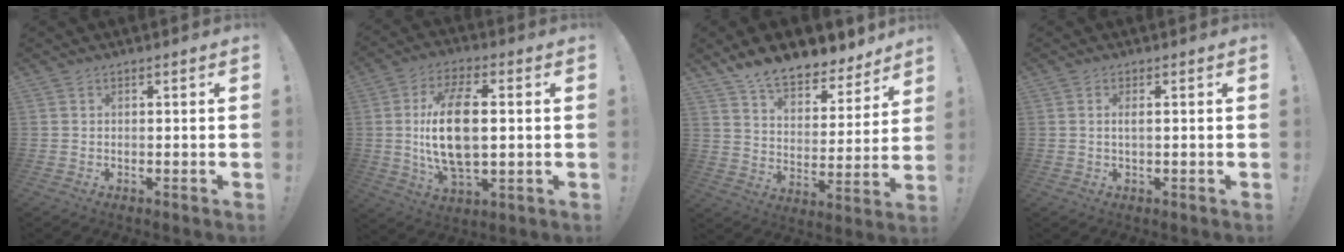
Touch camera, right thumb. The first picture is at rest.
{"total": 16.4, "force": [1.3, 8.0, 14.3], "torque": [-0.270, -0.004, 0.017]}
{"total": 12.5, "force": [10.8, 4.4, 4.5], "torque": [-0.090, -0.082, 0.195]}
{"total": 1.5, "force": [0.4, 0.3, 1.4], "torque": [-0.018, -0.002, 0.005]}